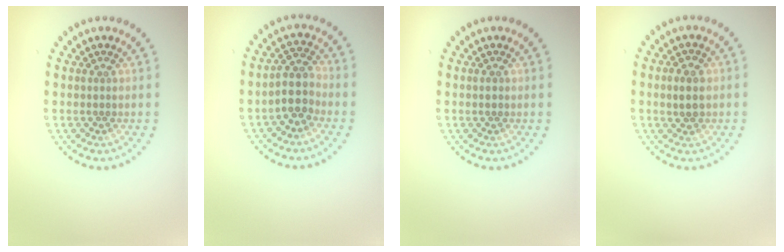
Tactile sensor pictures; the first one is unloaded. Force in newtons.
{"total": 2.8, "press": 2.4, "slide": 1.5}
{"total": 0.7, "press": 0.7, "slide": 0.1}
{"total": 2.2, "press": 2.2, "slide": 0.1}